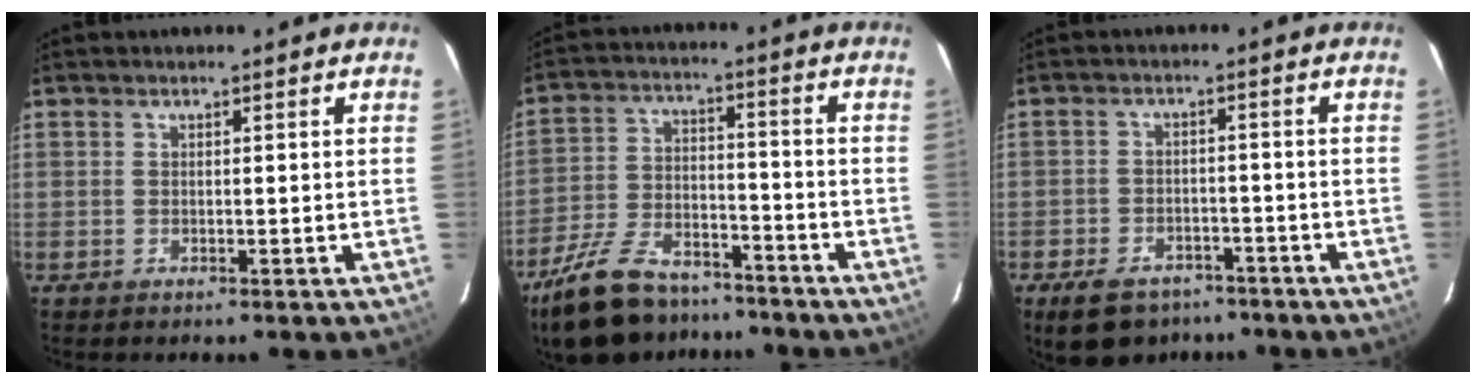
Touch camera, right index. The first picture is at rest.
{"total": 18.0, "force": [-14.0, 7.6, 8.3], "torque": [-0.186, -0.006, -0.229]}
{"total": 10.4, "force": [-7.5, 5.9, 4.2], "torque": [-0.108, 0.006, -0.108]}